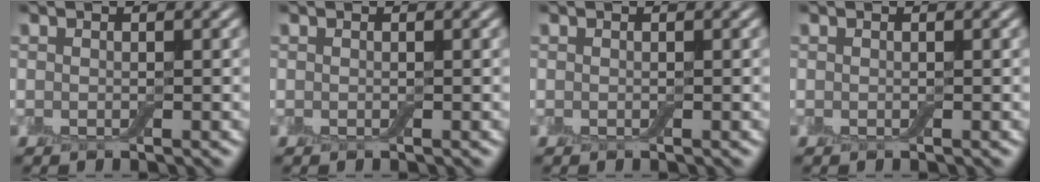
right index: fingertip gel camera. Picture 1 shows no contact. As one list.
[{"total": 0.0}, {"total": 0.0}, {"total": 0.0}]